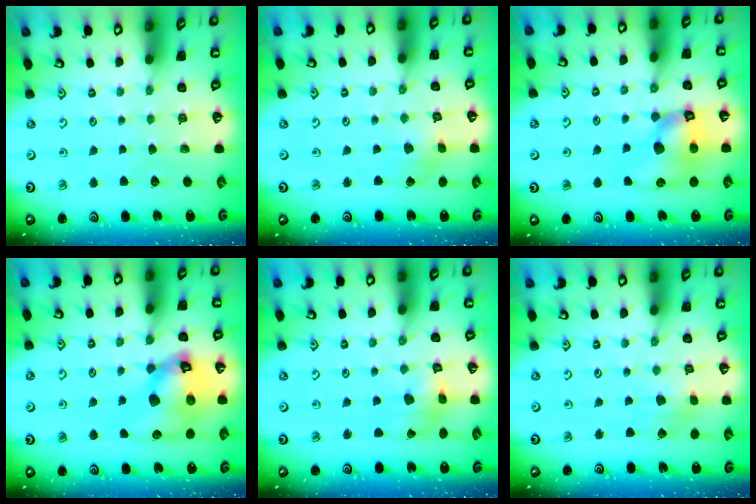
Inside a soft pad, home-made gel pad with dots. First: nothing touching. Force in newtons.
{"total": 2.9, "press": 2.8, "slide": 0.2}
{"total": 12.5, "press": 12.3, "slide": 1.8}
{"total": 15.9, "press": 15.7, "slide": 2.3}
{"total": 5.9, "press": 5.9, "slide": 0.5}
{"total": 3.0, "press": 3.0, "slide": 0.2}